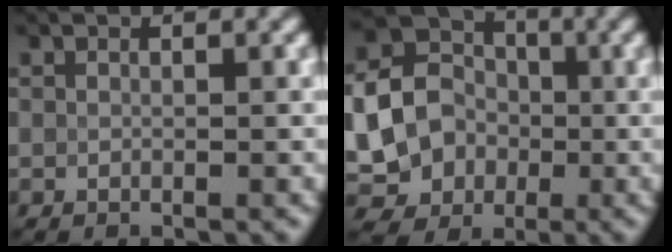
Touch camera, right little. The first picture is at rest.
{"total": 12.3, "force": [-1.9, 11.2, 4.8], "torque": [-0.118, -0.007, -0.048]}